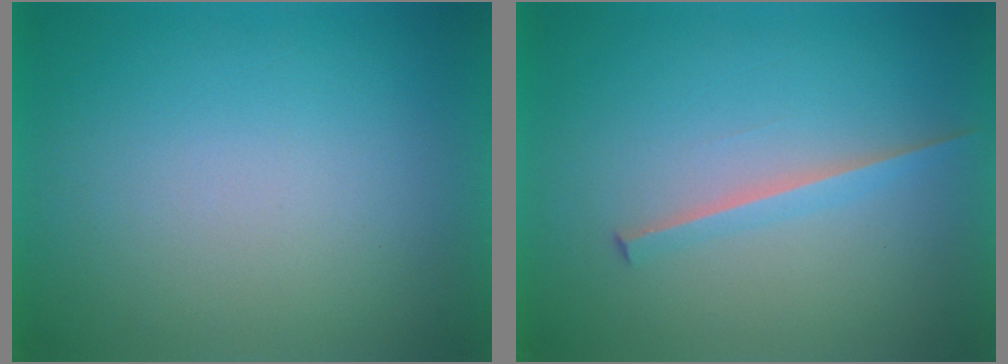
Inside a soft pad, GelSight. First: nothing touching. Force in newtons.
{"total": 1.6}